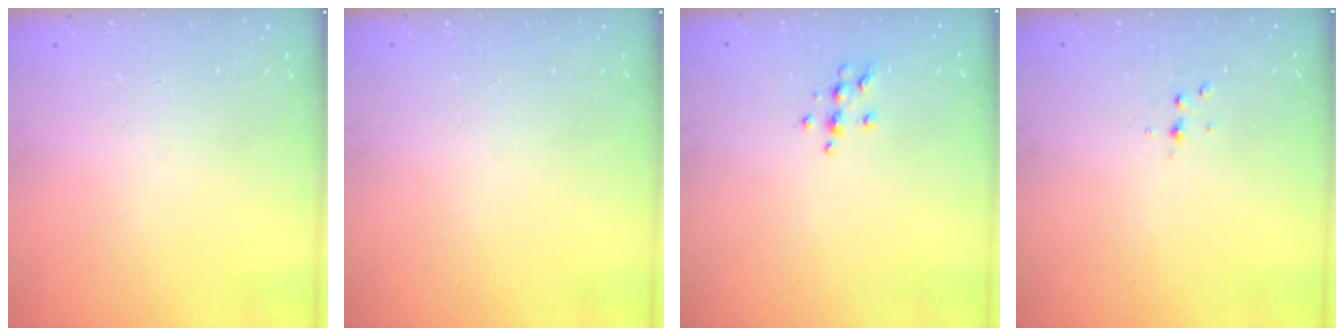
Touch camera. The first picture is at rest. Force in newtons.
{"total": 0.0}
{"total": 6.2, "press": 6.1, "slide": 1.3}
{"total": 4.0, "press": 3.6, "slide": 1.8}